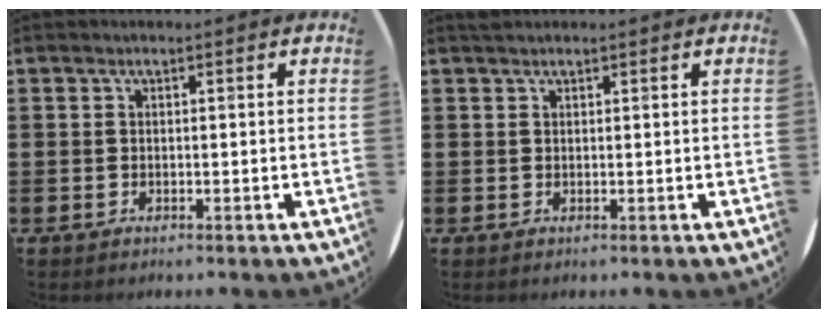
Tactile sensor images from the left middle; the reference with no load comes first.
{"total": 0.6, "force": [0.6, 0.1, 0.0], "torque": [-0.001, 0.002, 0.011]}